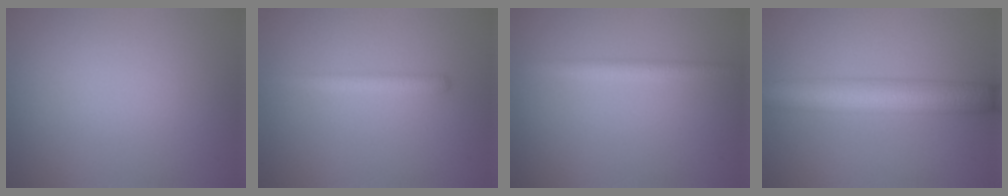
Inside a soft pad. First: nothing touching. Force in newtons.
{"total": 1.9, "press": 1.8, "slide": 0.2}
{"total": 1.8, "press": 1.8, "slide": 0.1}
{"total": 6.9, "press": 6.9, "slide": 0.1}